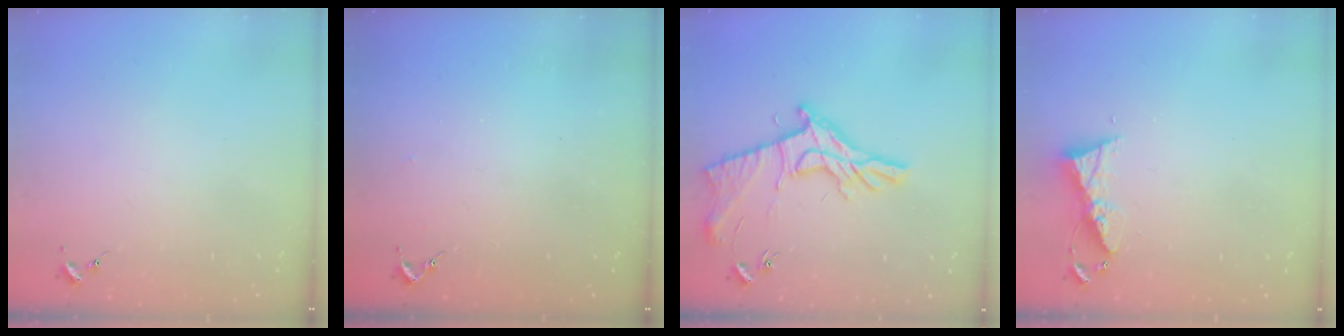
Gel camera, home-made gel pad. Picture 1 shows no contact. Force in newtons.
{"total": 2.6, "press": 2.5, "slide": 0.3}
{"total": 15.3, "press": 15.3, "slide": 0.6}
{"total": 7.4, "press": 7.4, "slide": 0.4}